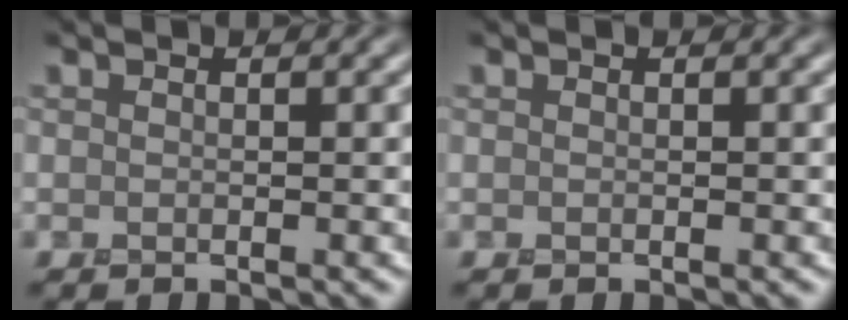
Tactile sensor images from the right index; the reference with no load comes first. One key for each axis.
{"total": 0.0}